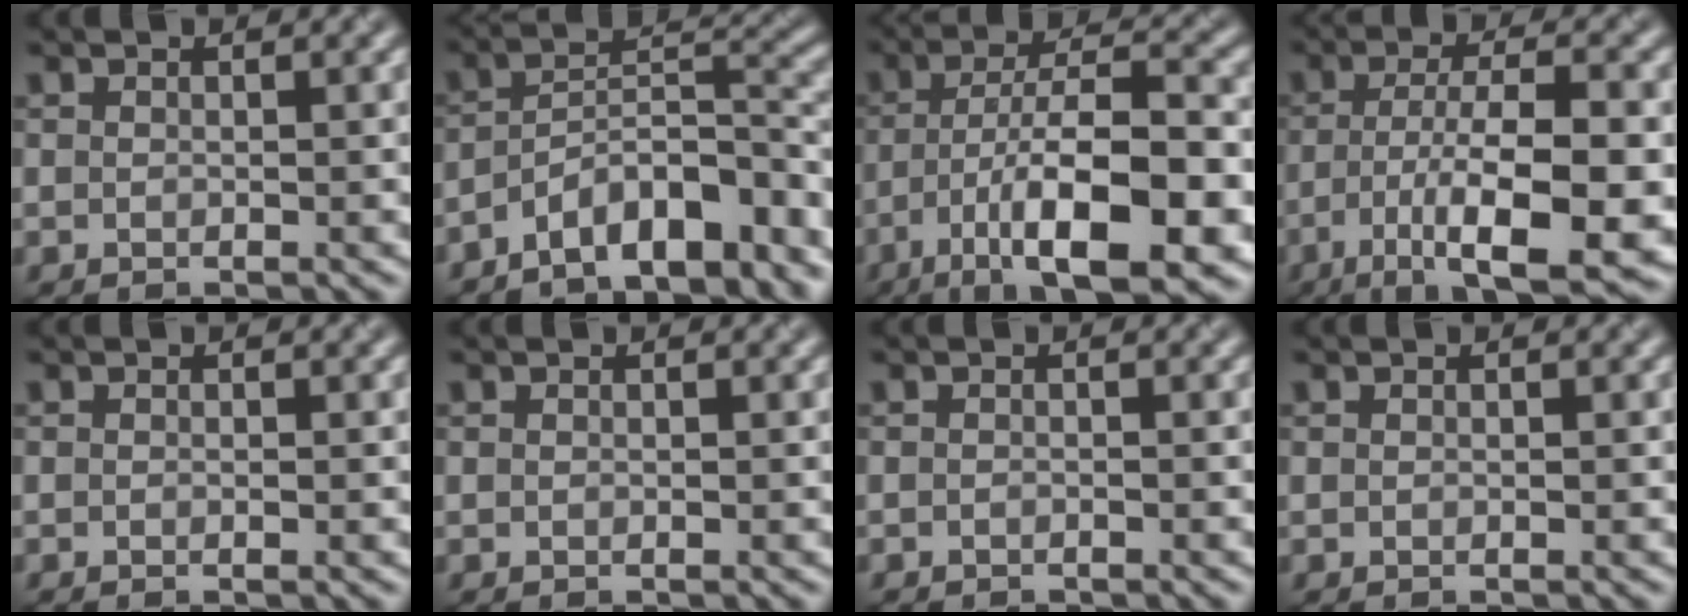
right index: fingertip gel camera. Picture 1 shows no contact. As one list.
[{"total": 9.1, "force": [-6.5, 3.1, 5.6], "torque": [-0.076, 0.009, -0.115]}, {"total": 11.9, "force": [-5.4, 3.2, 10.0], "torque": [-0.171, 0.001, -0.087]}, {"total": 10.4, "force": [-4.0, 2.6, 9.2], "torque": [-0.158, -0.006, -0.064]}, {"total": 0.0}, {"total": 0.0}, {"total": 0.6, "force": [-0.5, -0.1, -0.2], "torque": [0.001, -0.002, -0.008]}, {"total": 0.0}]